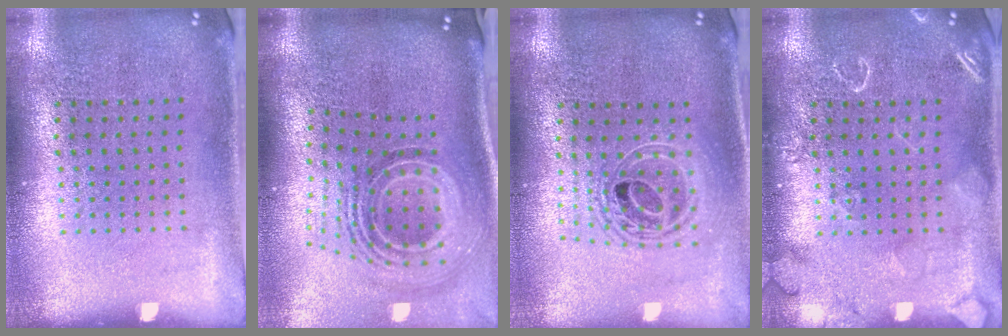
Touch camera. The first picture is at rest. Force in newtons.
{"total": 2.3, "press": 1.5, "slide": 1.7}
{"total": 1.8, "press": 1.5, "slide": 1.0}
{"total": 2.4, "press": 2.4, "slide": 0.4}